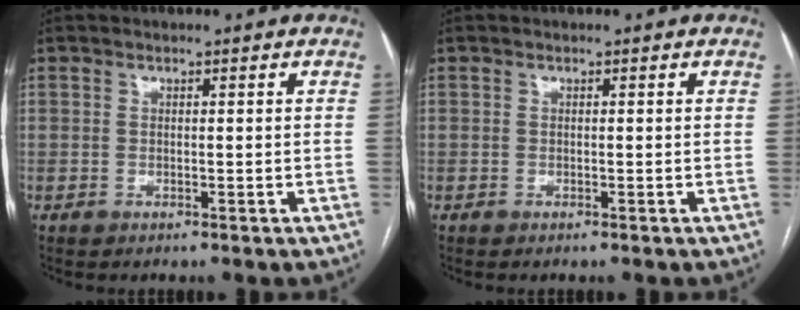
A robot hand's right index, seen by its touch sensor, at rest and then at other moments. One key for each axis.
{"total": 0.0}